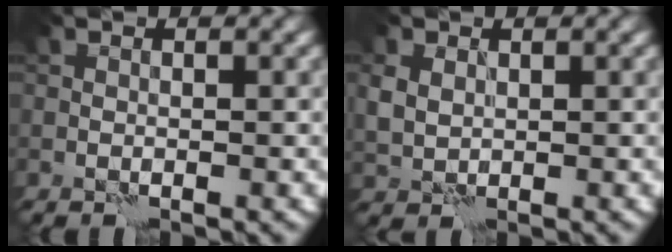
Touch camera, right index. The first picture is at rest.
{"total": 2.1, "force": [0.6, 1.7, 1.1], "torque": [-0.029, 0.002, 0.011]}